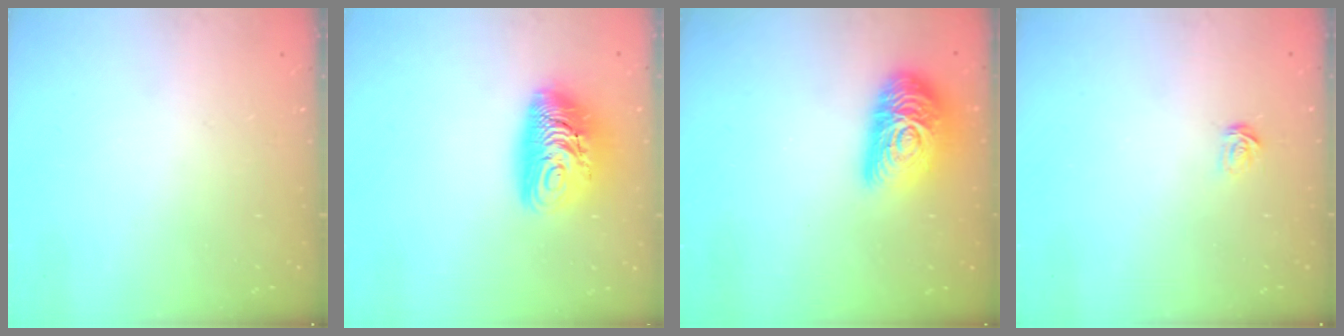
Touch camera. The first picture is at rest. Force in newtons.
{"total": 12.8, "press": 12.8, "slide": 1.2}
{"total": 17.2, "press": 17.2, "slide": 0.7}
{"total": 2.4, "press": 2.4, "slide": 0.2}